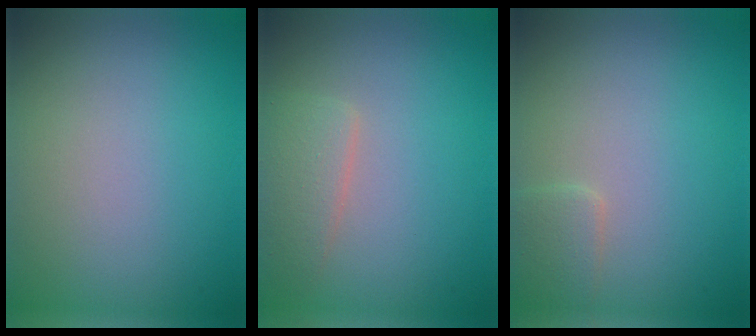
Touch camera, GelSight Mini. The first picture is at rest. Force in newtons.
{"total": 2.5, "press": 2.5, "slide": 0.1}
{"total": 1.6, "press": 1.6, "slide": 0.1}